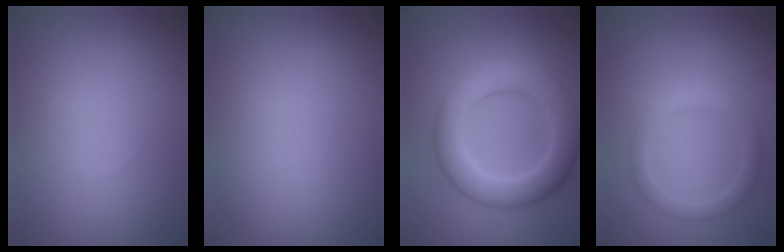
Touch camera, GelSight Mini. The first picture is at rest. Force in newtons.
{"total": 0.0}
{"total": 6.6, "press": 6.6, "slide": 0.2}
{"total": 2.1, "press": 2.1, "slide": 0.1}